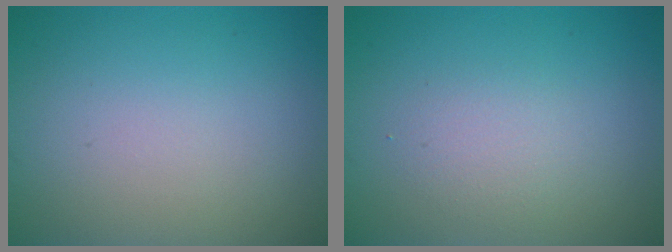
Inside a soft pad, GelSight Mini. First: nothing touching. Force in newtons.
{"total": 1.7, "press": 1.7, "slide": 0.0}